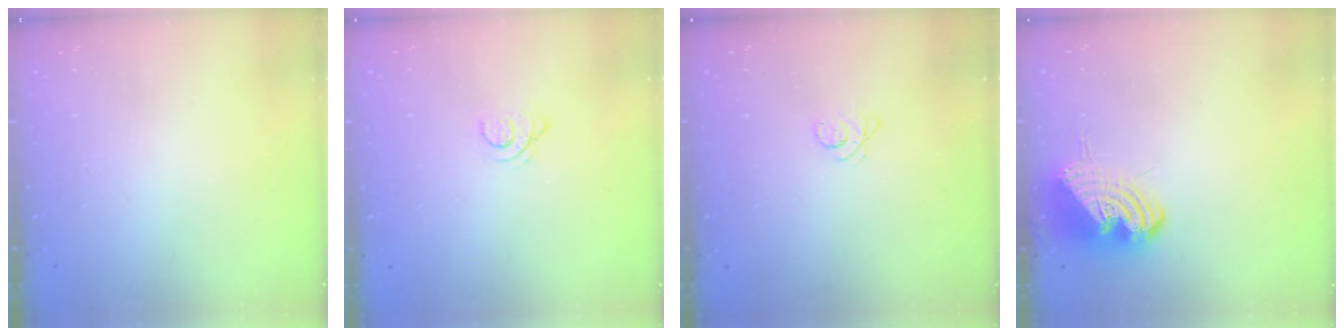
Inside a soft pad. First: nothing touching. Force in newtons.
{"total": 2.1, "press": 2.1, "slide": 0.2}
{"total": 2.9, "press": 2.9, "slide": 0.3}
{"total": 11.2, "press": 11.1, "slide": 1.9}